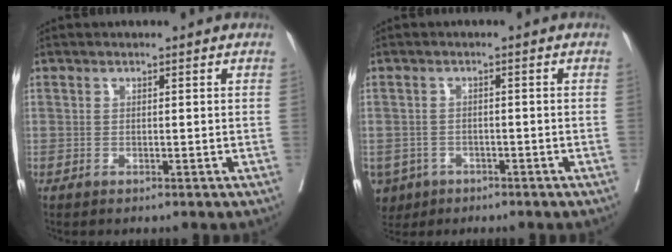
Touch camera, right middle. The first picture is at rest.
{"total": 6.2, "force": [-3.5, 4.9, 1.3], "torque": [-0.031, 0.003, -0.053]}